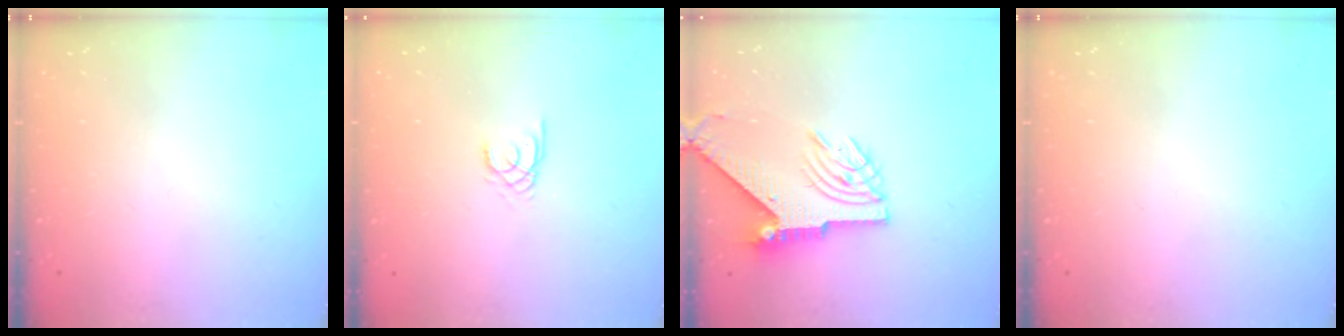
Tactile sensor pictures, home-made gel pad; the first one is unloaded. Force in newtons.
{"total": 1.6, "press": 1.6, "slide": 0.2}
{"total": 9.8, "press": 9.7, "slide": 1.3}
{"total": 0.0}